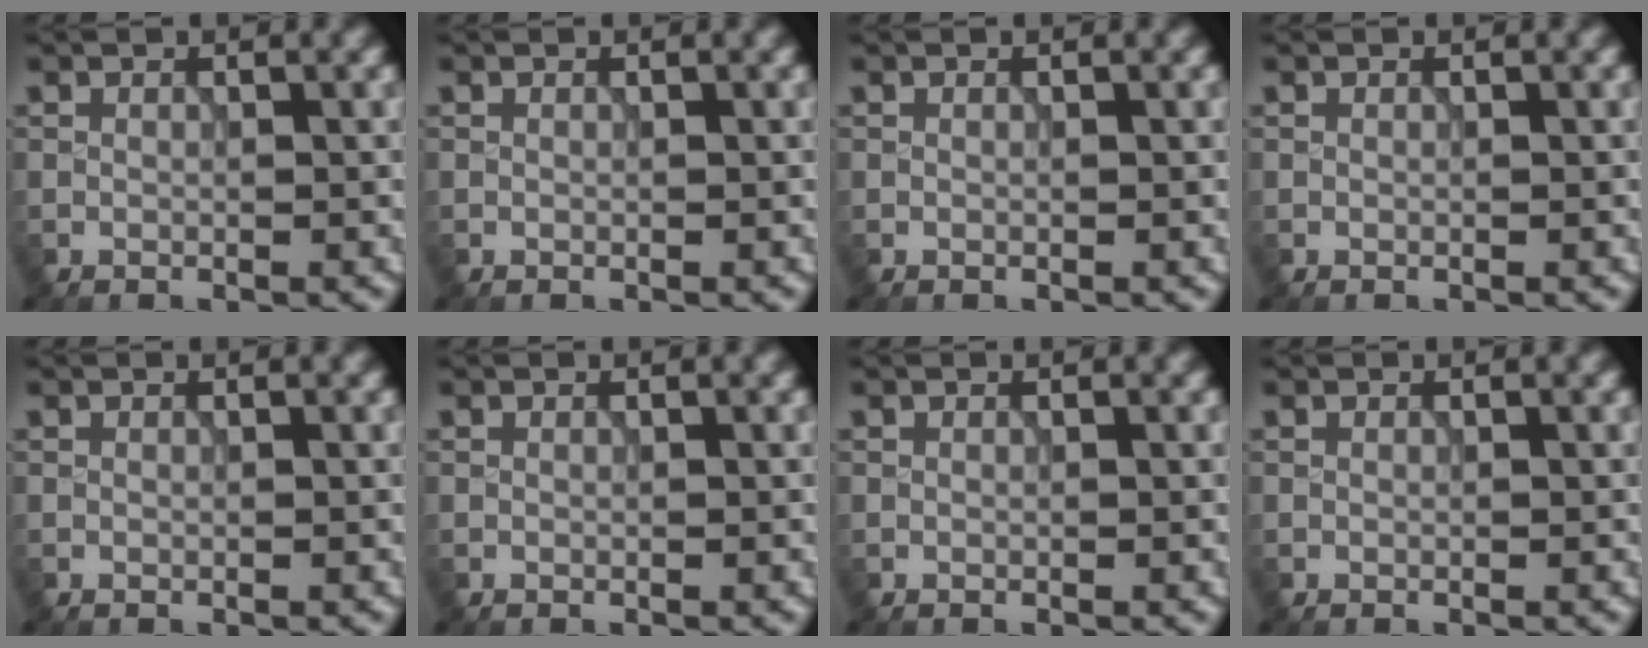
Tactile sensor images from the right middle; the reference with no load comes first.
{"total": 0.0}
{"total": 0.0}
{"total": 0.0}
{"total": 0.0}
{"total": 0.0}
{"total": 0.0}
{"total": 0.0}